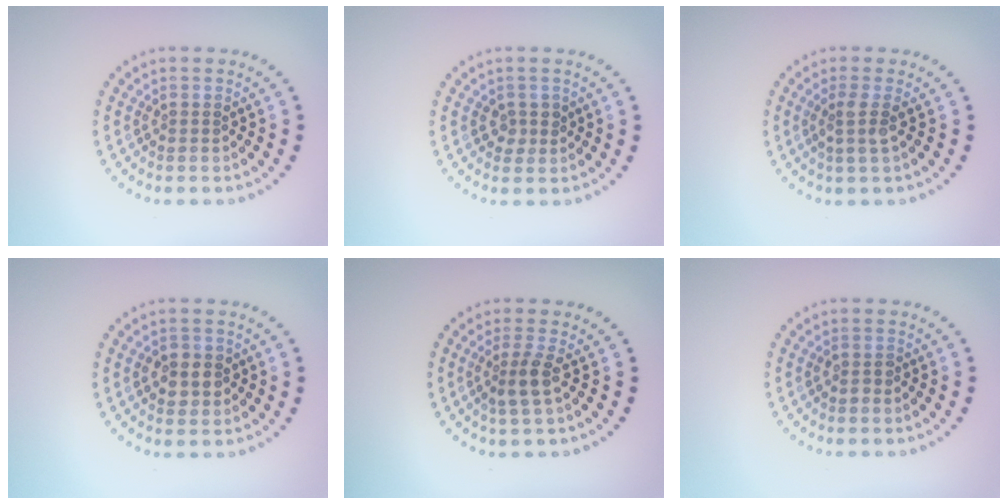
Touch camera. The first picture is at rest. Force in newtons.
{"total": 1.5, "press": 1.3, "slide": 0.6}
{"total": 1.8, "press": 1.3, "slide": 1.3}
{"total": 2.2, "press": 2.2, "slide": 0.3}
{"total": 2.3, "press": 1.8, "slide": 1.3}
{"total": 0.8, "press": 0.6, "slide": 0.4}